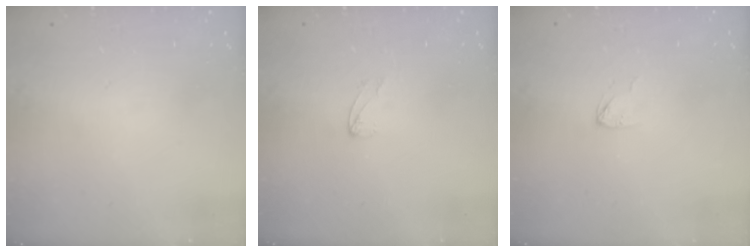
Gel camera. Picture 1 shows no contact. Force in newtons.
{"total": 1.7, "press": 1.7, "slide": 0.1}
{"total": 3.0, "press": 3.0, "slide": 0.3}